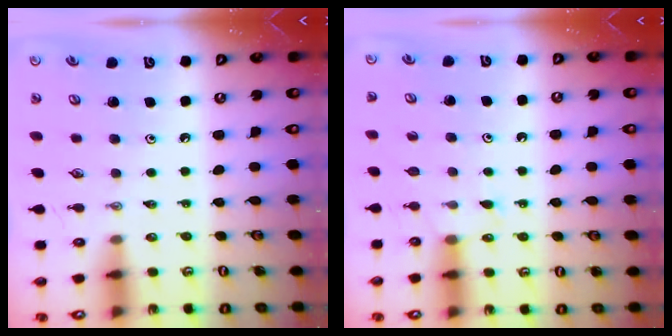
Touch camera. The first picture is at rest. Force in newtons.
{"total": 6.0, "press": 6.0, "slide": 0.5}